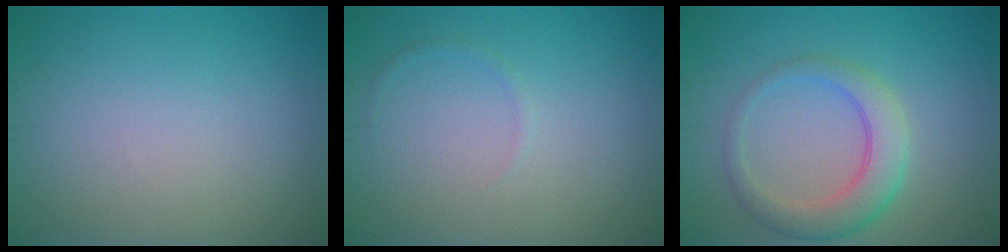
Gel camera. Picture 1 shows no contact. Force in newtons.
{"total": 0.5, "press": 0.5, "slide": 0.0}
{"total": 4.2, "press": 4.2, "slide": 0.2}